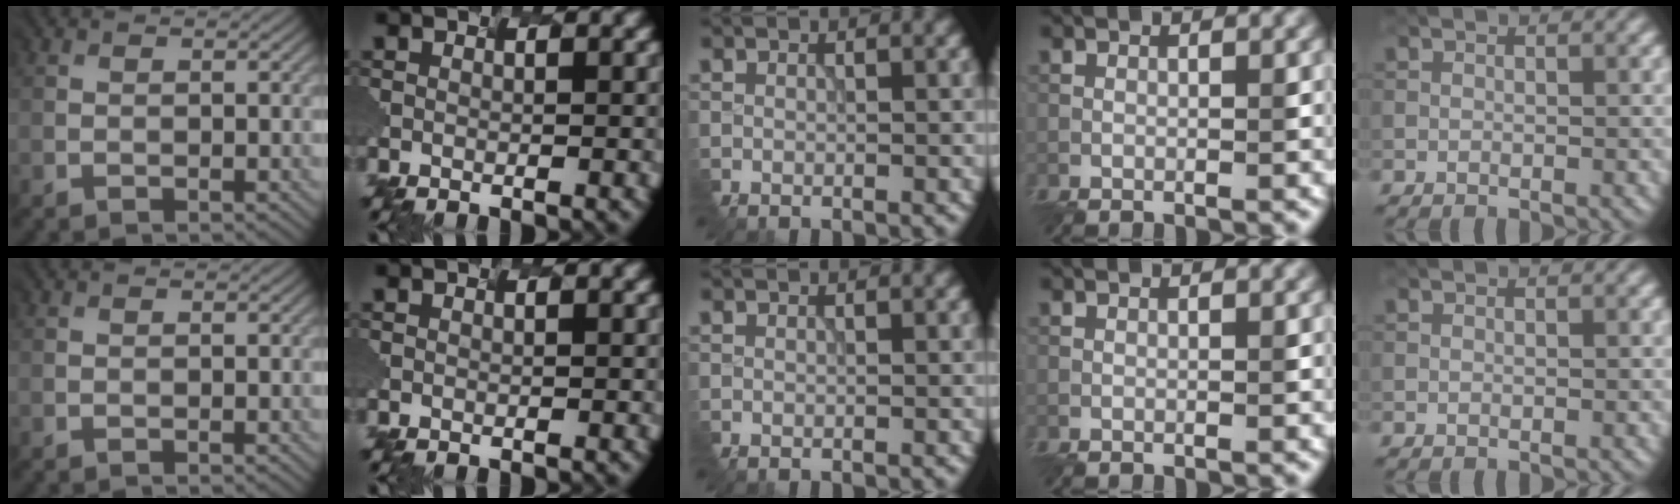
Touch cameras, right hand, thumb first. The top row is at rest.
{}